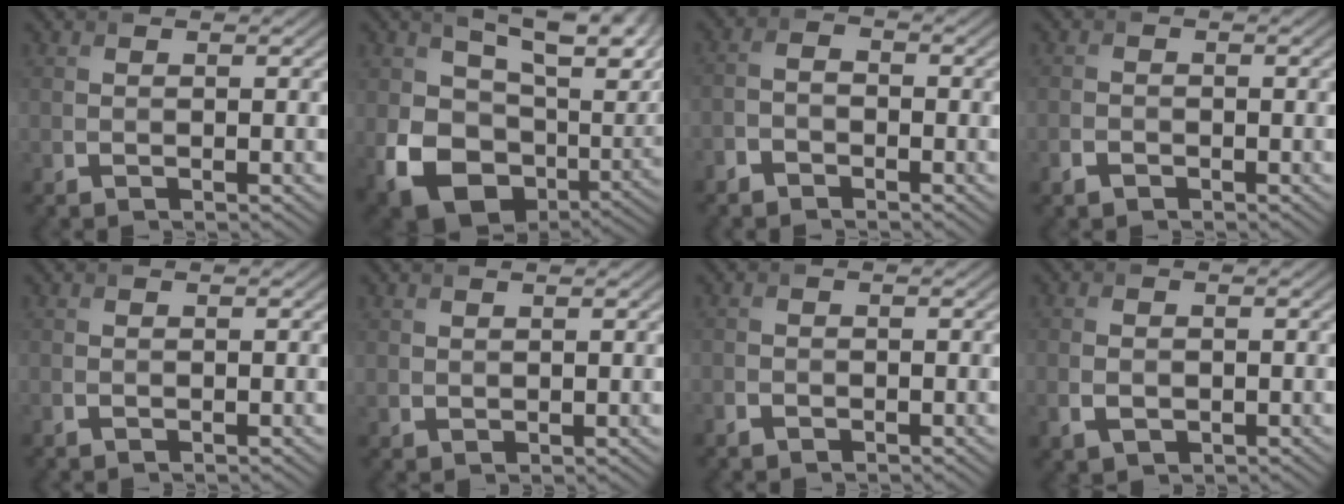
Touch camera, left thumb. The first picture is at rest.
{"total": 17.6, "force": [3.7, 10.7, 13.5], "torque": [-0.269, -0.025, 0.099]}
{"total": 2.6, "force": [-2.0, 1.3, 1.0], "torque": [-0.022, 0.001, -0.049]}
{"total": 1.5, "force": [-1.0, 1.0, 0.6], "torque": [-0.011, 0.000, -0.024]}
{"total": 0.0}
{"total": 1.2, "force": [1.0, 0.5, 0.4], "torque": [-0.014, -0.003, 0.025]}
{"total": 1.1, "force": [-0.7, 0.8, 0.3], "torque": [-0.008, -0.001, -0.016]}
{"total": 2.5, "force": [-0.5, 1.7, 1.7], "torque": [-0.037, -0.005, -0.006]}